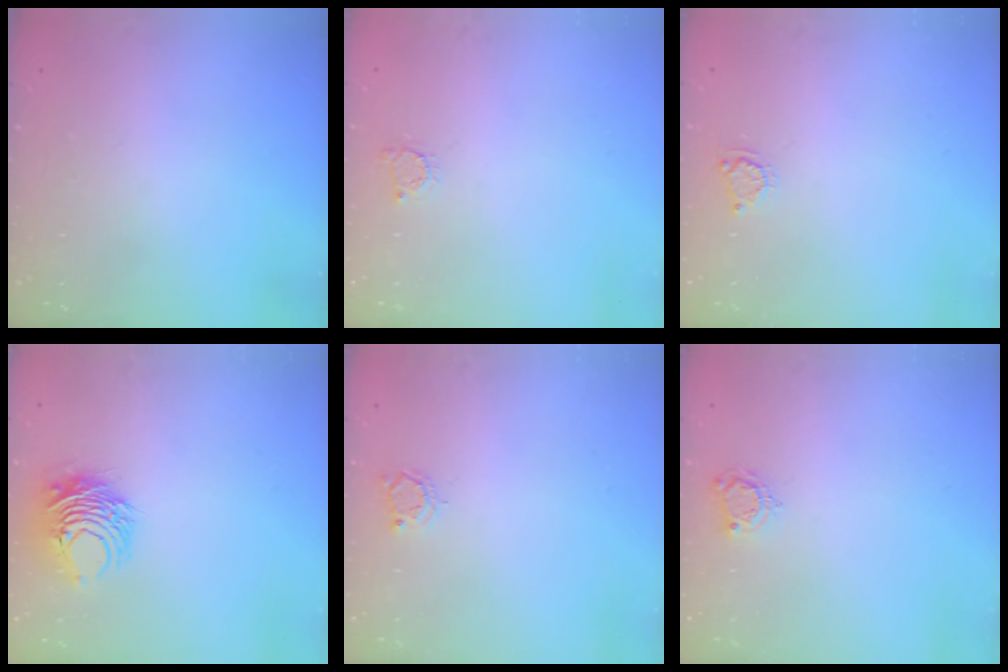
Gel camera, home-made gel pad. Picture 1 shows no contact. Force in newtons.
{"total": 2.2, "press": 2.2, "slide": 0.3}
{"total": 4.4, "press": 4.4, "slide": 0.5}
{"total": 9.8, "press": 9.7, "slide": 0.9}
{"total": 3.0, "press": 3.0, "slide": 0.3}
{"total": 4.3, "press": 4.3, "slide": 0.4}